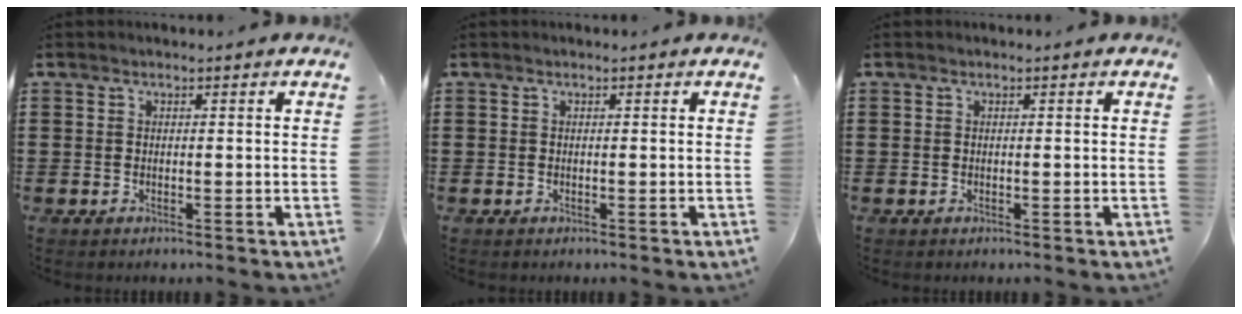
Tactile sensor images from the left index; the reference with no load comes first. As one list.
[{"total": 0.0}, {"total": 0.0}]